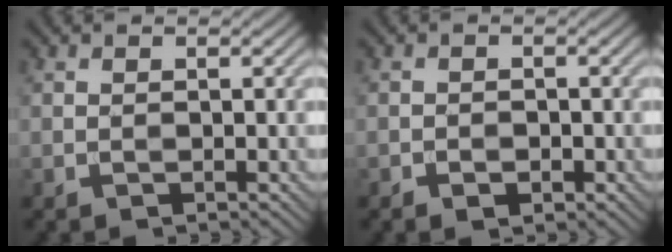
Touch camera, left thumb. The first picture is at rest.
{"total": 1.4, "force": [-0.8, 0.9, 0.7], "torque": [-0.010, -0.003, -0.014]}